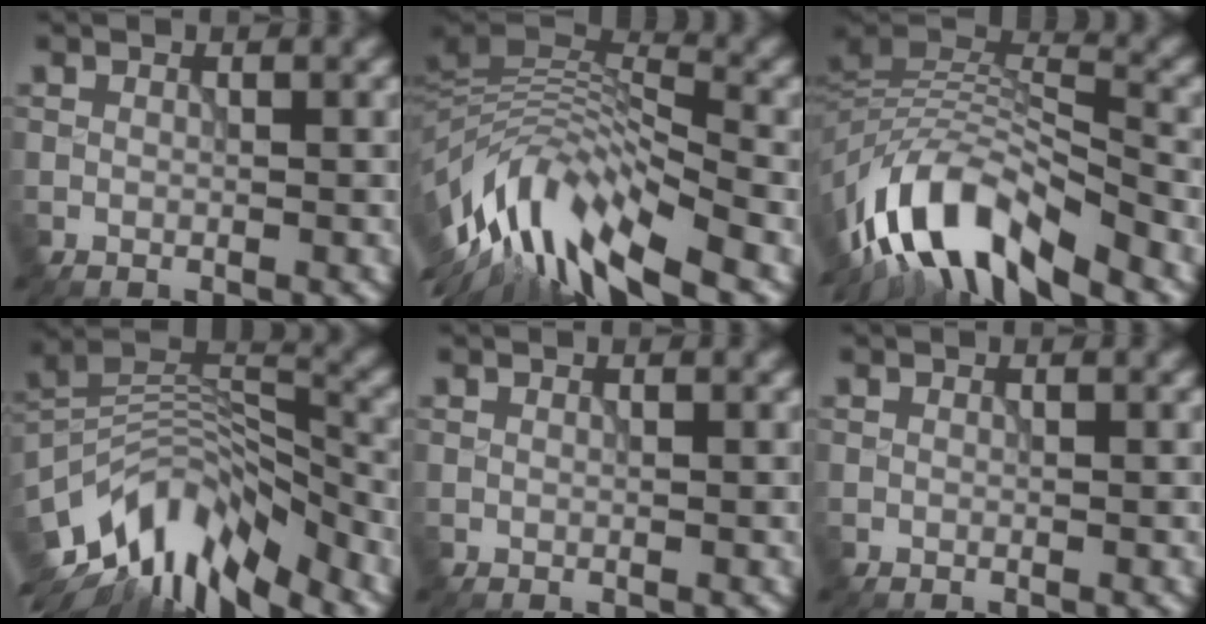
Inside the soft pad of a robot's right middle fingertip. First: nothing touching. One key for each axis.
{"total": 12.0, "fx": -5.5, "fy": 4.5, "fz": 9.7, "tx": -0.184, "ty": 0.016, "tz": -0.099}
{"total": 10.9, "fx": -6.9, "fy": 3.7, "fz": 7.6, "tx": -0.130, "ty": 0.011, "tz": -0.139}
{"total": 11.4, "fx": -7.8, "fy": 4.2, "fz": 7.2, "tx": -0.124, "ty": 0.008, "tz": -0.150}
{"total": 0.0}
{"total": 0.0}